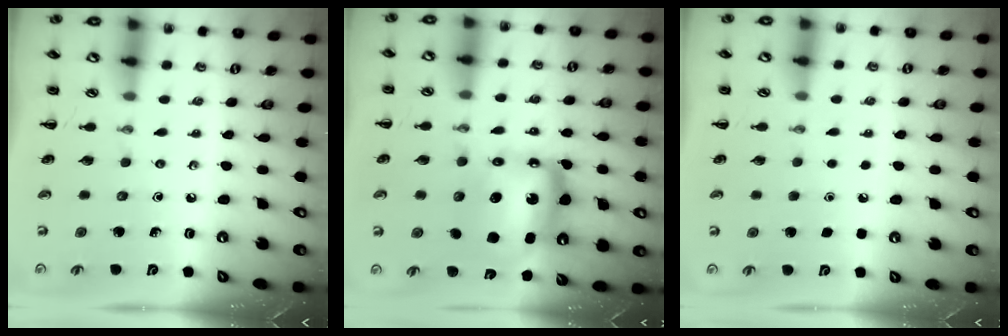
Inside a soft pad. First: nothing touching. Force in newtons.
{"total": 9.5, "press": 8.9, "slide": 3.2}
{"total": 1.6, "press": 1.6, "slide": 0.1}